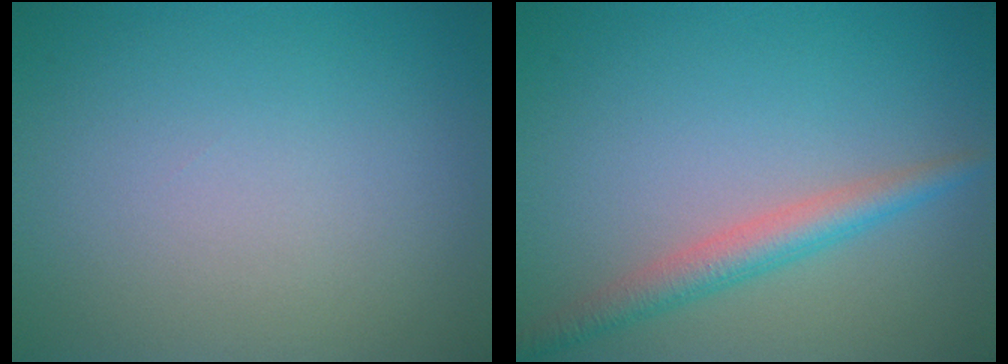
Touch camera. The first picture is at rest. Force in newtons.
{"total": 3.0, "press": 3.0, "slide": 0.1}